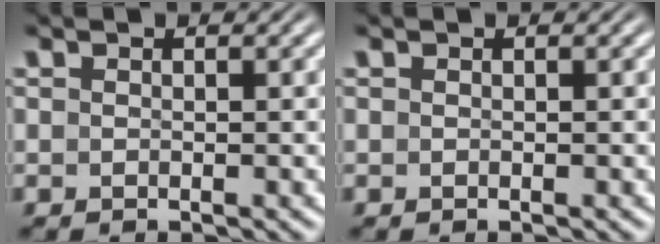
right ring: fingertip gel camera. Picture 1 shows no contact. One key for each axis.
{"total": 0.0}